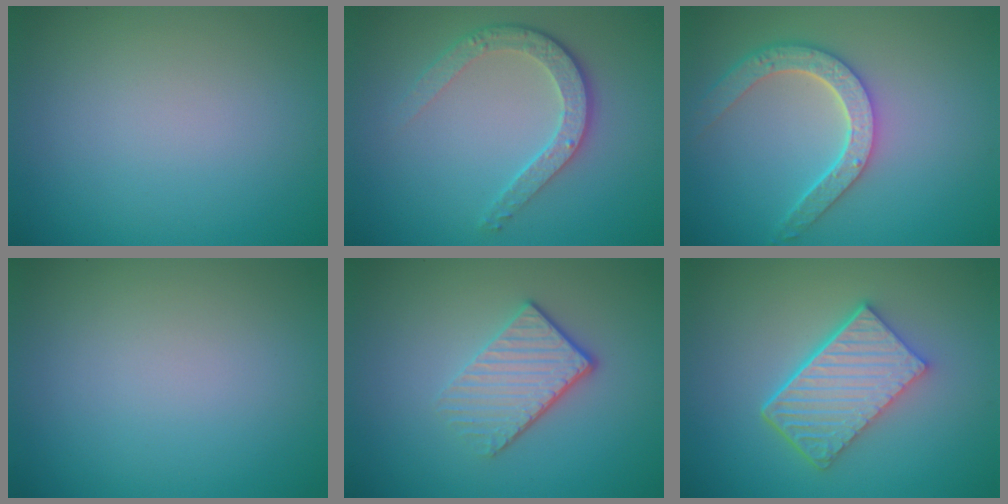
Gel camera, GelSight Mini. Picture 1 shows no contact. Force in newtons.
{"total": 3.9, "press": 2.9, "slide": 2.5}
{"total": 4.6, "press": 3.8, "slide": 2.7}
{"total": 0.0}
{"total": 3.8, "press": 2.8, "slide": 2.5}
{"total": 6.1, "press": 4.4, "slide": 4.2}